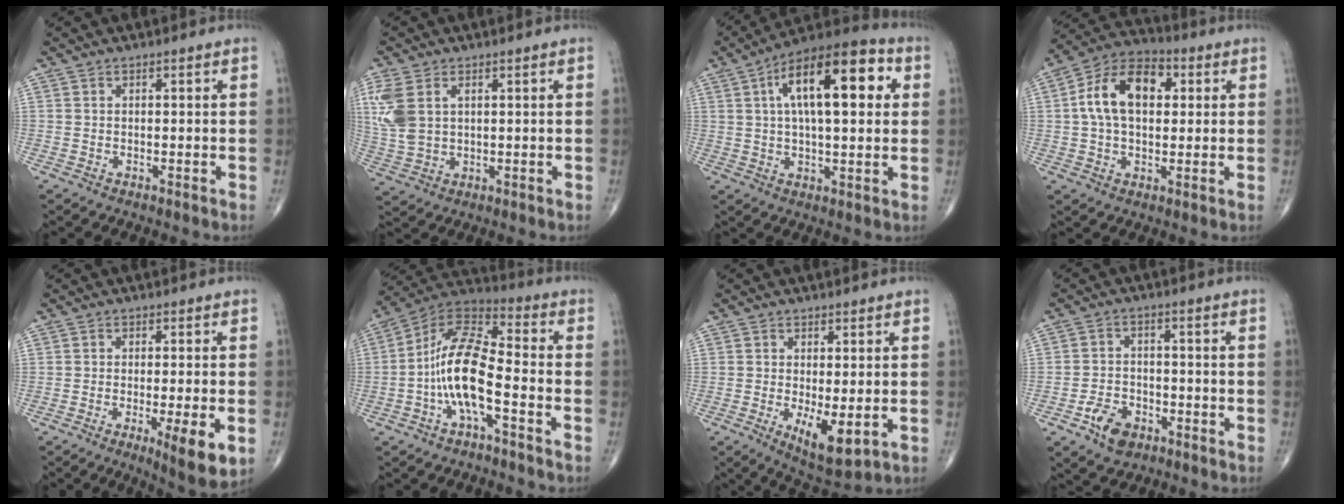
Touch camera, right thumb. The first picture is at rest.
{"total": 8.5, "force": [2.5, 5.2, 6.2], "torque": [-0.156, 0.004, 0.059]}
{"total": 19.3, "force": [5.0, 7.8, 17.0], "torque": [-0.245, 0.017, 0.067]}
{"total": 13.7, "force": [2.5, 8.5, 10.4], "torque": [-0.173, 0.026, 0.033]}
{"total": 8.2, "force": [-2.7, 1.6, 7.6], "torque": [-0.110, -0.016, -0.038]}
{"total": 13.3, "force": [-3.9, 4.4, 11.9], "torque": [-0.232, 0.052, -0.081]}
{"total": 7.8, "force": [-1.7, 3.0, 7.0], "torque": [-0.108, -0.023, -0.018]}
{"total": 6.4, "force": [-3.4, 4.2, 3.4], "torque": [-0.044, 0.018, -0.058]}